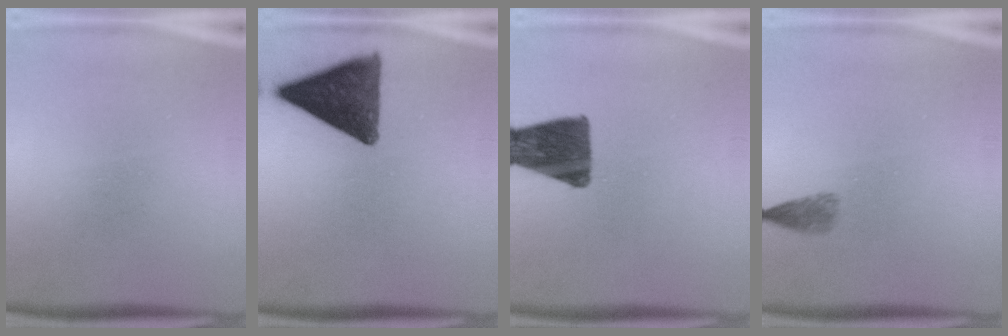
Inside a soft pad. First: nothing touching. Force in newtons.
{"total": 13.0}
{"total": 12.7}
{"total": 1.8}